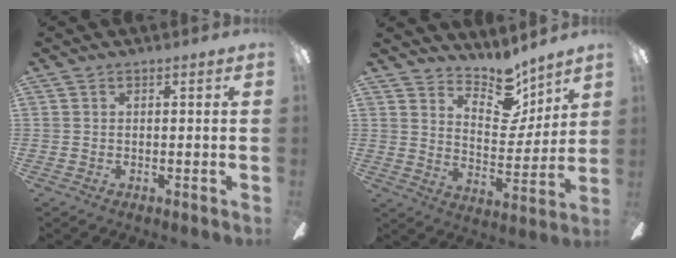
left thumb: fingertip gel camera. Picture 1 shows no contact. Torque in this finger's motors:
{"motor_torque": [0.24, 0.18, -0.29, -0.16, -0.02]}